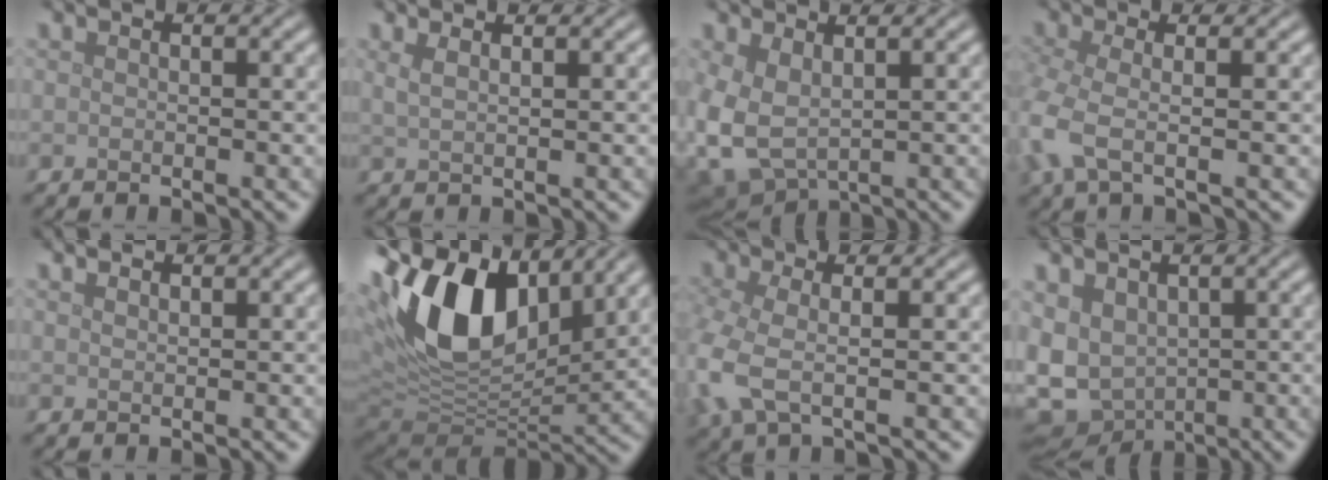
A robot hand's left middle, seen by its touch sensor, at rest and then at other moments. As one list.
[{"total": 1.8, "force": [1.1, 0.7, 1.2], "torque": [-0.016, 0.002, 0.016]}, {"total": 6.4, "force": [0.3, 4.2, 4.9], "torque": [-0.131, -0.024, 0.019]}, {"total": 4.4, "force": [-1.2, 1.8, 3.8], "torque": [-0.104, -0.007, -0.033]}, {"total": 0.9, "force": [0.9, 0.1, 0.2], "torque": [-0.003, 0.000, 0.013]}, {"total": 14.5, "force": [5.2, 8.3, 10.7], "torque": [-0.216, 0.013, 0.090]}, {"total": 5.1, "force": [-0.9, 2.4, 4.4], "torque": [-0.122, -0.014, -0.023]}, {"total": 6.5, "force": [-0.7, 4.9, 4.1], "torque": [-0.100, -0.017, -0.006]}]